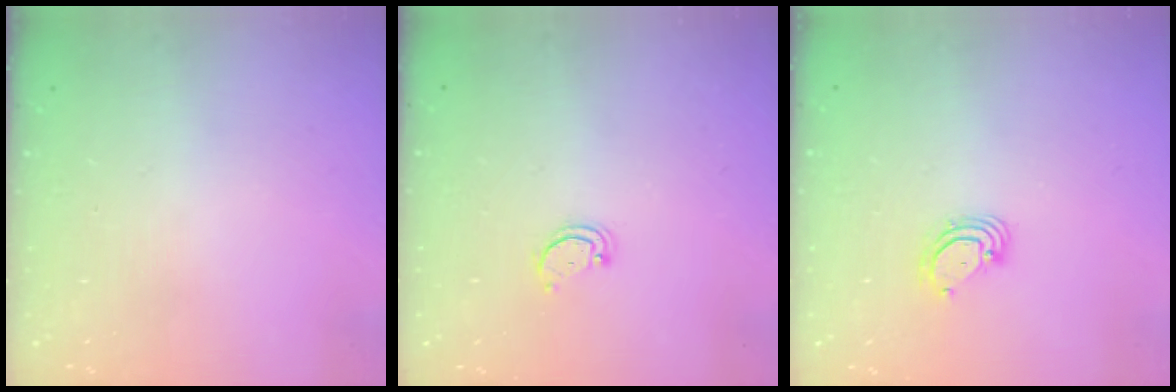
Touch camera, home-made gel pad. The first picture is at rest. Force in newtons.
{"total": 1.9, "press": 1.9, "slide": 0.2}
{"total": 3.7, "press": 3.7, "slide": 0.1}